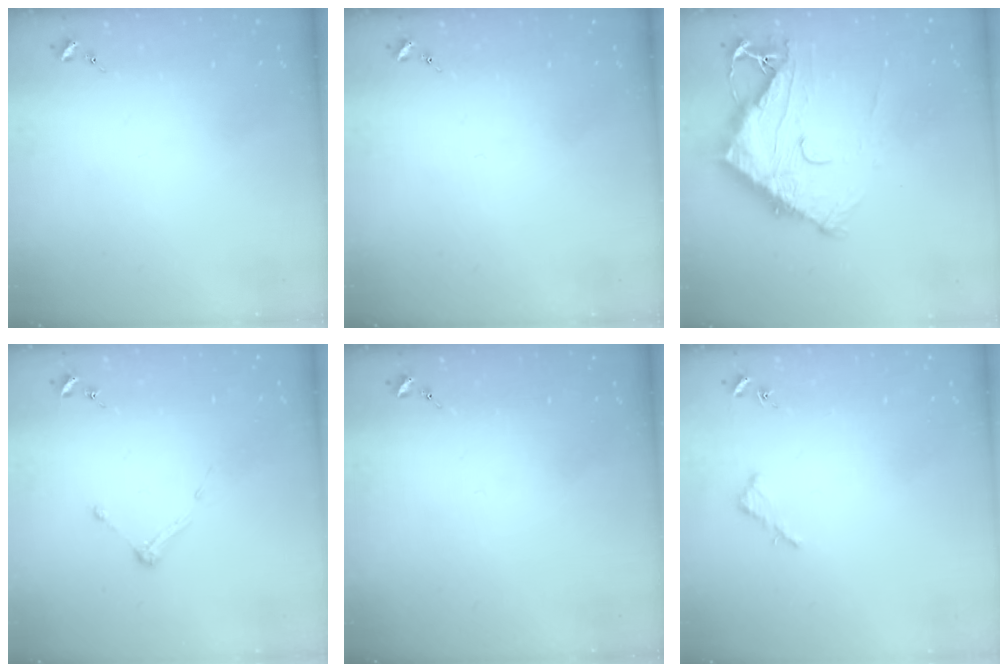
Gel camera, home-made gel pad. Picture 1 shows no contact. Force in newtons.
{"total": 0.0}
{"total": 14.7, "press": 14.6, "slide": 1.5}
{"total": 3.4, "press": 3.4, "slide": 0.4}
{"total": 0.0}
{"total": 2.6, "press": 2.6, "slide": 0.2}